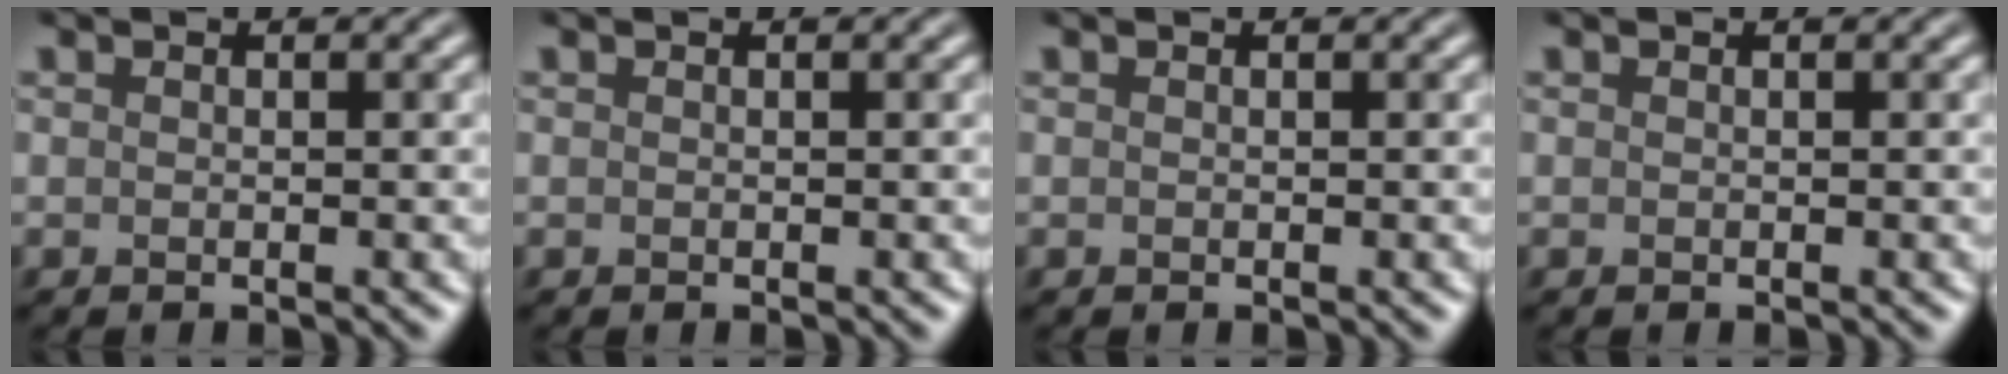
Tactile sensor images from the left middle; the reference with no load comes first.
{"total": 0.0}
{"total": 0.0}
{"total": 0.0}